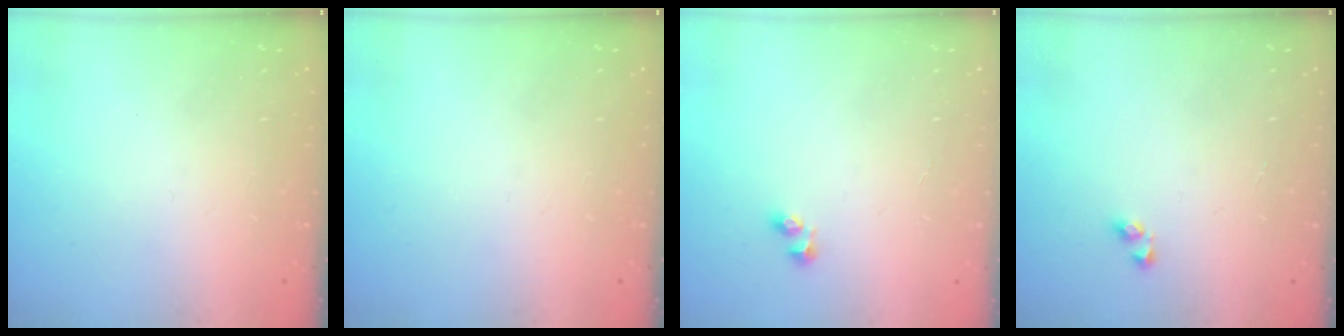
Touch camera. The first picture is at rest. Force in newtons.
{"total": 0.0}
{"total": 3.0, "press": 2.7, "slide": 1.3}
{"total": 2.9, "press": 2.9, "slide": 0.2}